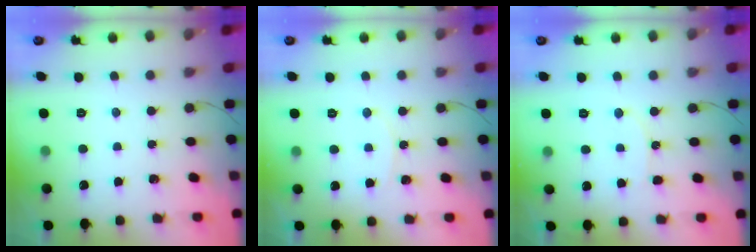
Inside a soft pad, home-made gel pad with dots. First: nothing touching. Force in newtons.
{"total": 4.8, "press": 4.8, "slide": 0.6}
{"total": 6.8, "press": 6.8, "slide": 0.5}